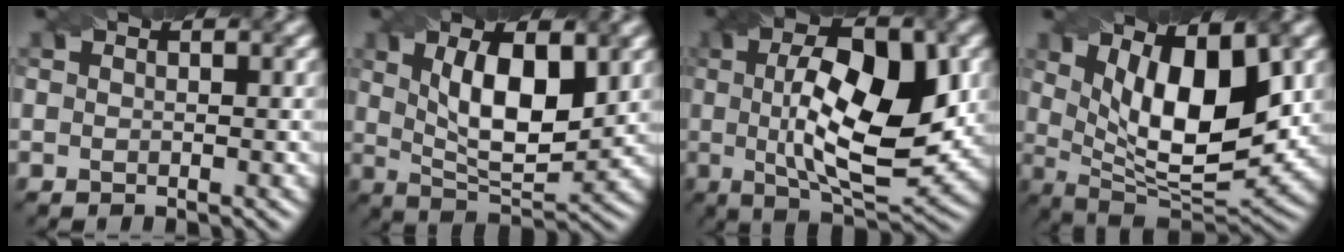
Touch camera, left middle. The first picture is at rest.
{"total": 8.4, "force": [1.9, 3.4, 7.4], "torque": [-0.134, -0.001, 0.035]}
{"total": 11.7, "force": [0.8, 4.4, 10.8], "torque": [-0.162, 0.003, 0.015]}
{"total": 11.5, "force": [3.1, 4.6, 10.0], "torque": [-0.153, -0.011, 0.055]}